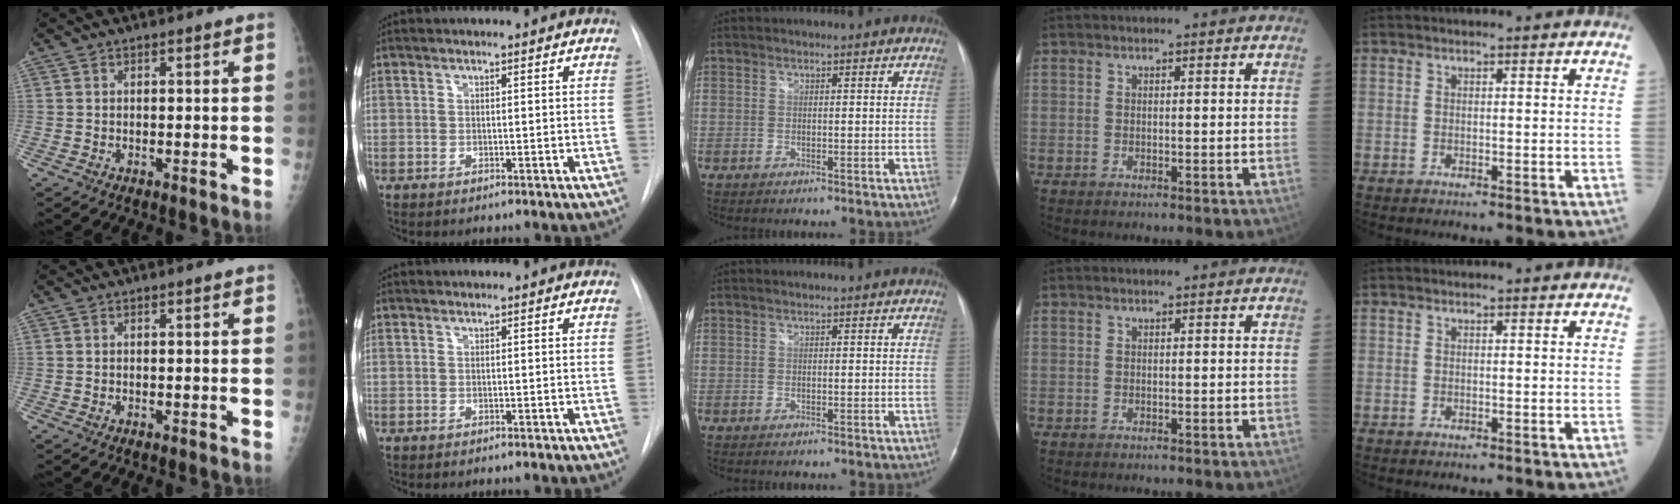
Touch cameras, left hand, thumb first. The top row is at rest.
{}